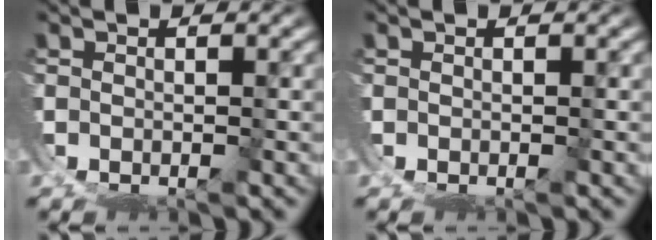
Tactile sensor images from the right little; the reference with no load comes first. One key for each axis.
{"total": 0.0}